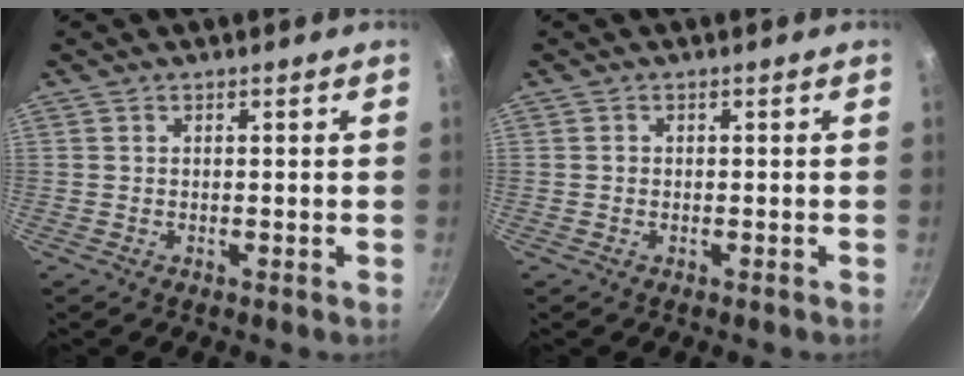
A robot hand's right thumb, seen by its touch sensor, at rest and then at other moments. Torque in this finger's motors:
{"motor_torque": [0.13, 0.01, 0.33, 0.16, 0.04]}